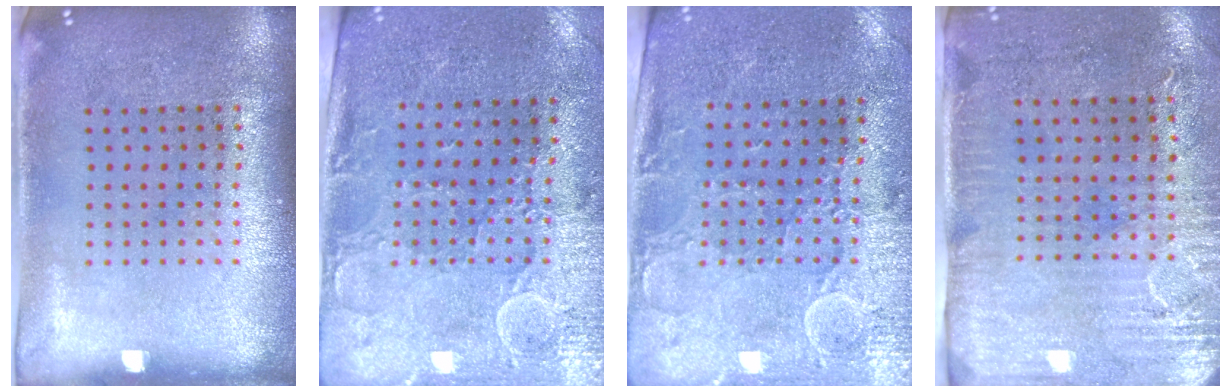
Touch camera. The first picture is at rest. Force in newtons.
{"total": 2.9, "press": 2.6, "slide": 1.3}
{"total": 2.9, "press": 2.6, "slide": 1.3}
{"total": 3.0, "press": 2.5, "slide": 1.7}